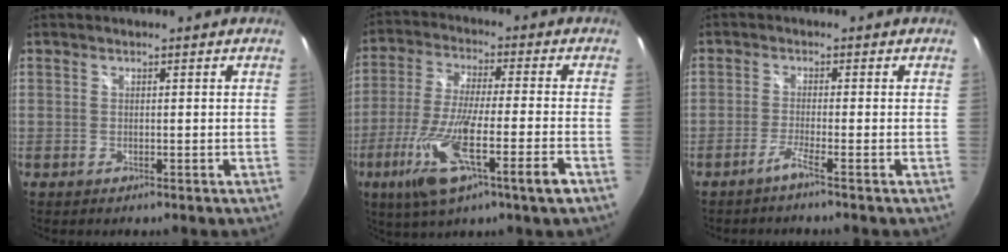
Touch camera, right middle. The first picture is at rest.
{"total": 15.9, "force": [-7.0, 1.1, 14.2], "torque": [-0.288, -0.037, -0.127]}
{"total": 2.1, "force": [-1.6, -0.8, 1.2], "torque": [-0.033, -0.003, -0.035]}